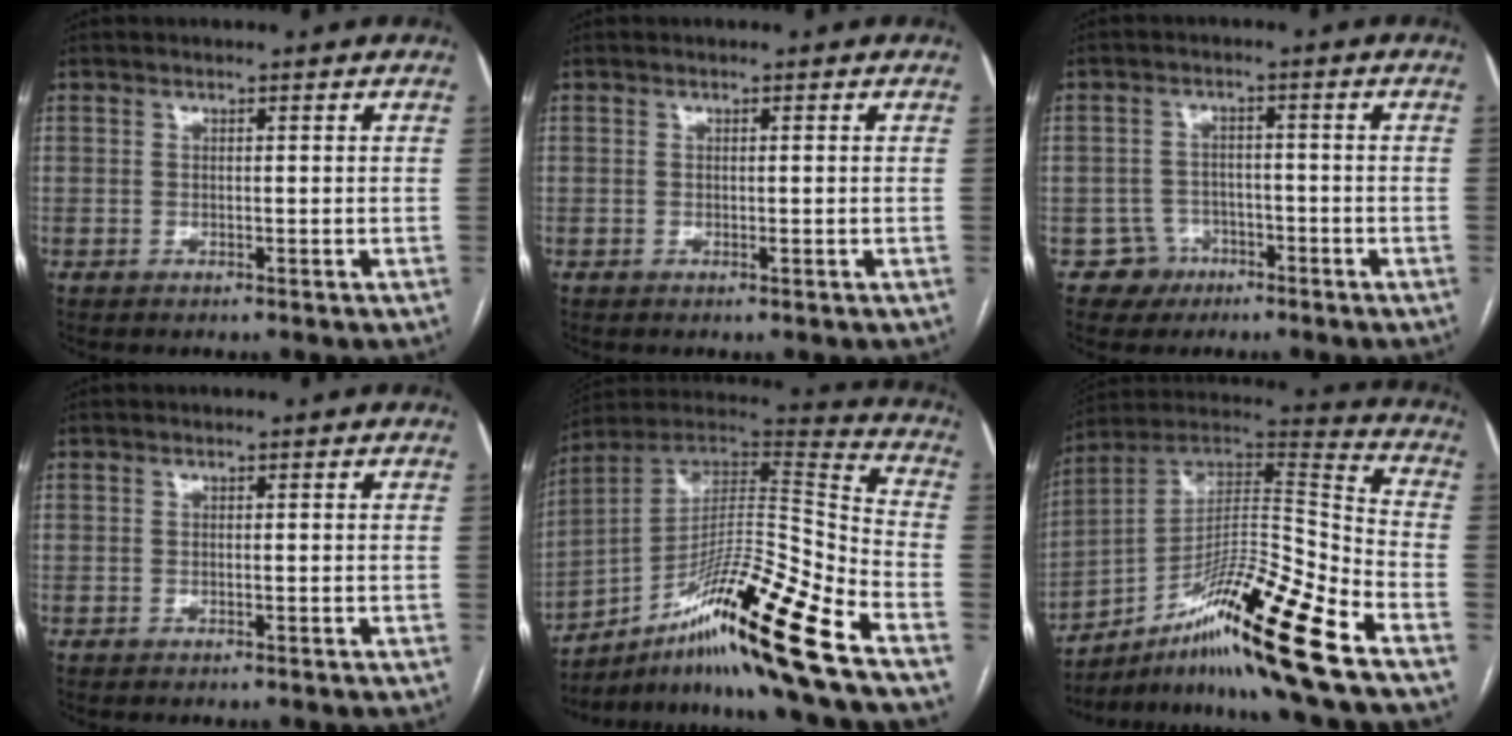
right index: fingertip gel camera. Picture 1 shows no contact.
{"total": 0.6, "force": [-0.1, 0.0, 0.6], "torque": [-0.013, -0.003, 0.000]}
{"total": 4.4, "force": [-2.3, 3.8, -0.5], "torque": [0.018, 0.016, -0.034]}
{"total": 0.0}
{"total": 22.3, "force": [-13.9, -0.5, 17.5], "torque": [-0.281, 0.006, -0.242]}
{"total": 21.0, "force": [-12.9, -0.1, 16.6], "torque": [-0.283, 0.007, -0.223]}